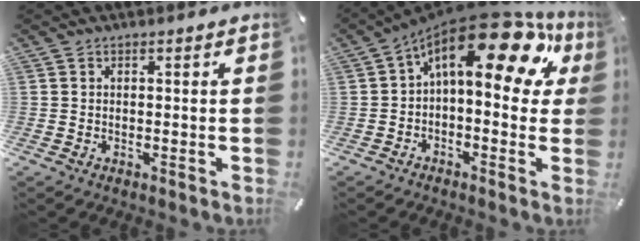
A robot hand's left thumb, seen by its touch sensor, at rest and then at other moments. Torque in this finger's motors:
{"motor_torque": [0.49, 1.54, 2.38, -0.39, 0.23]}